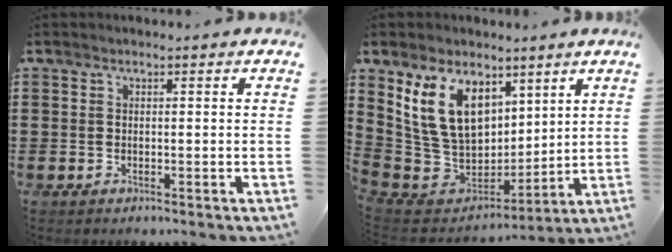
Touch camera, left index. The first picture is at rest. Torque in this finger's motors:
{"motor_torque": [1.25, -0.10, -0.33, -0.21]}